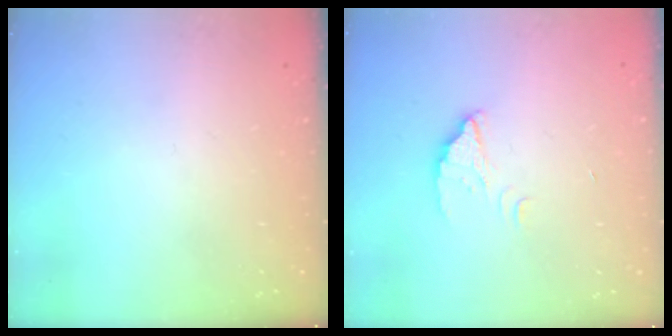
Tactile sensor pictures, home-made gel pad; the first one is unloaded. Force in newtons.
{"total": 2.1, "press": 2.1, "slide": 0.1}